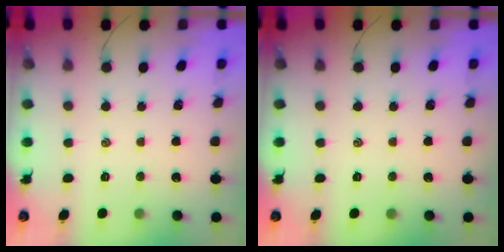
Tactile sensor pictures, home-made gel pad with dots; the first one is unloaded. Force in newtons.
{"total": 0.0}